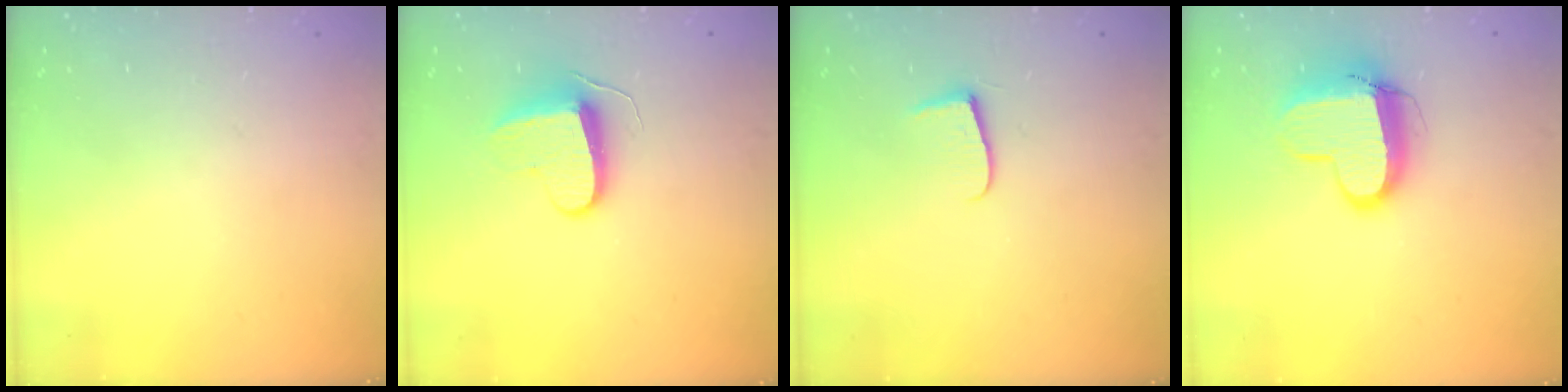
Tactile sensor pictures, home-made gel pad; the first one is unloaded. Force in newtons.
{"total": 8.9, "press": 8.9, "slide": 0.1}
{"total": 6.8, "press": 6.8, "slide": 0.6}
{"total": 11.2, "press": 11.2, "slide": 0.9}